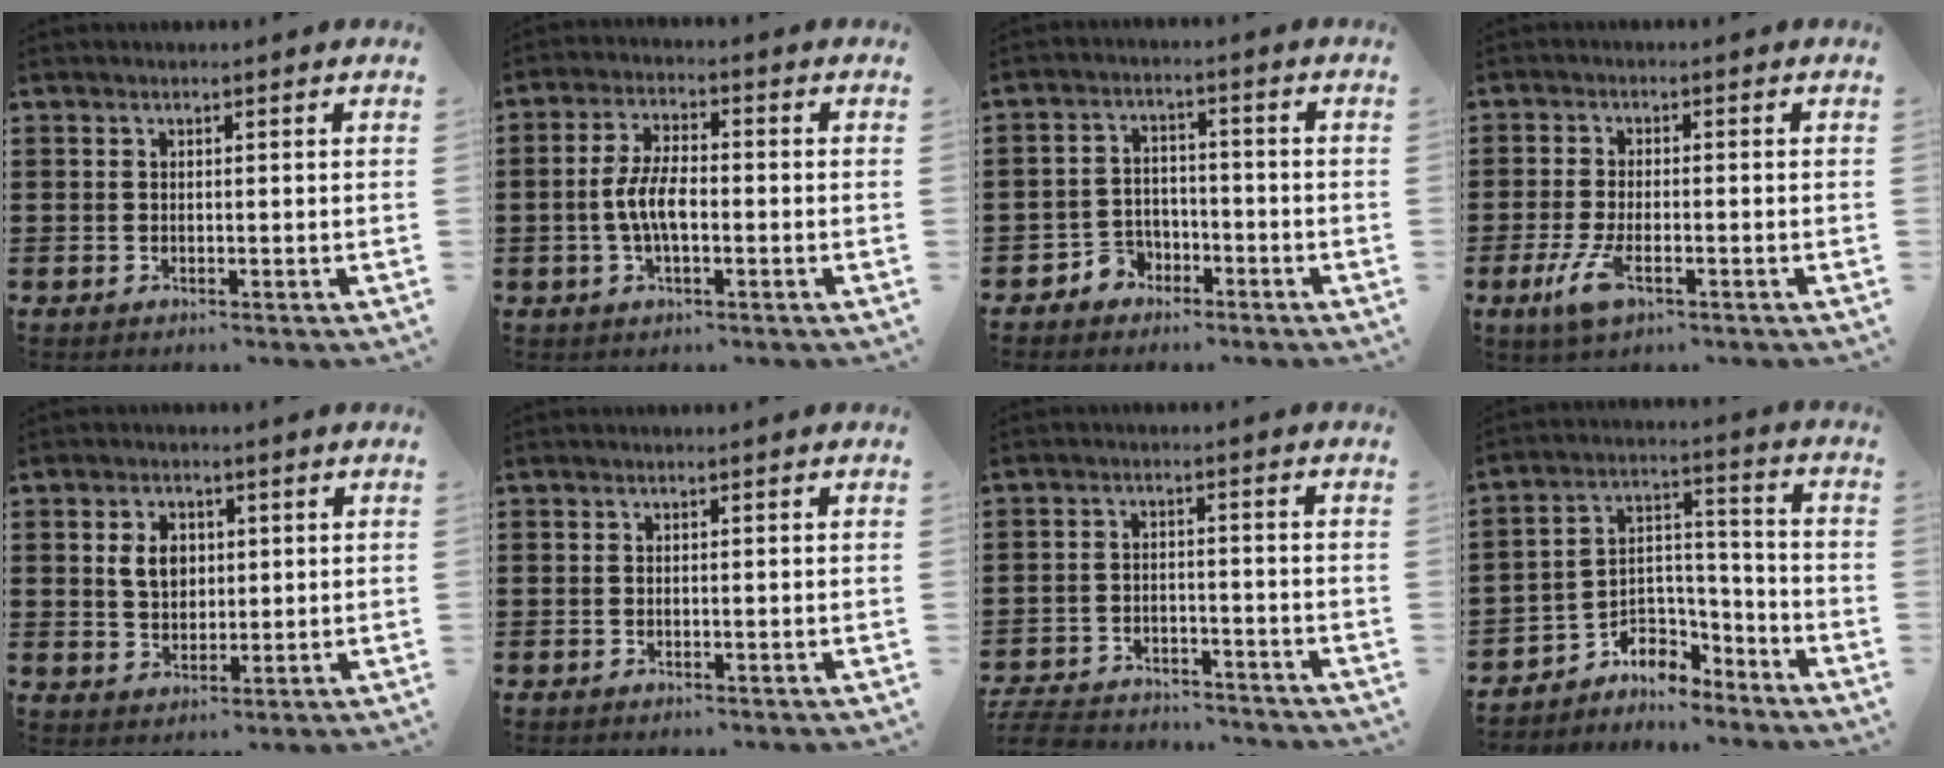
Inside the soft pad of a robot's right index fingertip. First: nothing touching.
{"total": 5.9, "force": [-1.1, 2.5, 5.3], "torque": [-0.119, -0.001, -0.027]}
{"total": 3.9, "force": [-2.6, 2.9, 0.6], "torque": [-0.030, 0.009, -0.055]}
{"total": 4.9, "force": [-2.0, 1.5, 4.2], "torque": [-0.103, -0.016, -0.041]}
{"total": 4.5, "force": [1.1, 3.3, 2.9], "torque": [-0.068, 0.012, 0.018]}
{"total": 0.0}
{"total": 5.8, "force": [-5.6, 0.7, 1.1], "torque": [-0.034, 0.000, -0.115]}
{"total": 4.7, "force": [-3.8, 2.7, 0.5], "torque": [-0.019, 0.002, -0.078]}